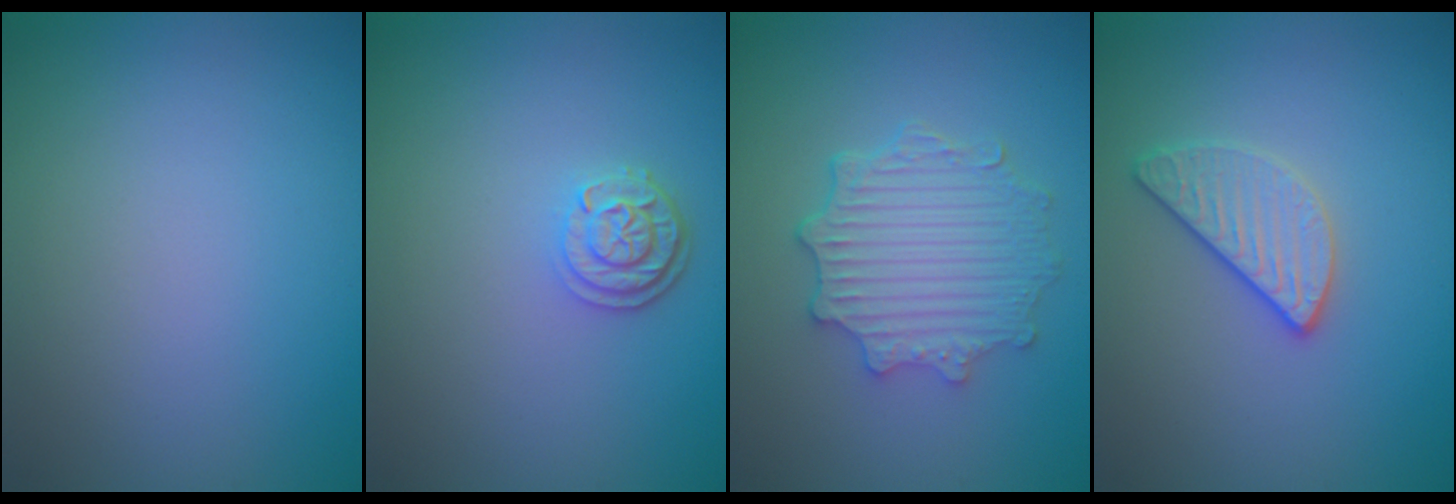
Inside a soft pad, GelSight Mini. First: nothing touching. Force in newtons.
{"total": 2.5, "press": 2.1, "slide": 1.3}
{"total": 4.6, "press": 3.8, "slide": 2.6}
{"total": 2.5, "press": 2.4, "slide": 0.8}